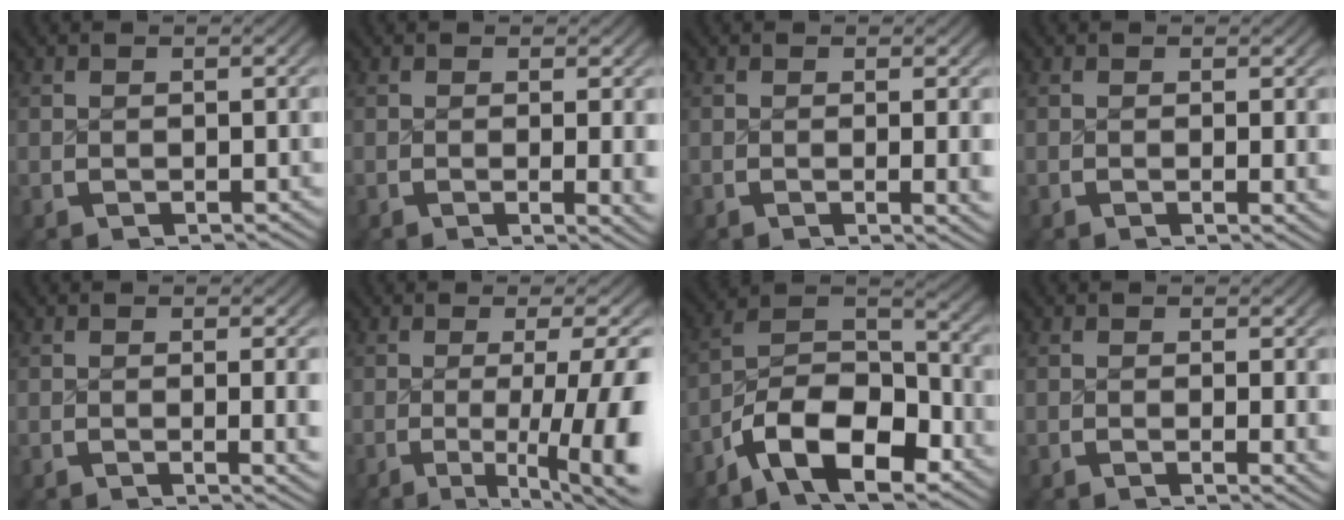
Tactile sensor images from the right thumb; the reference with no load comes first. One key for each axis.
{"total": 2.5, "fx": -0.1, "fy": 0.6, "fz": 2.4, "tx": -0.032, "ty": -0.007, "tz": -0.001}
{"total": 2.0, "fx": -0.1, "fy": 0.4, "fz": 2.0, "tx": -0.024, "ty": -0.004, "tz": -0.002}
{"total": 1.1, "fx": 0.0, "fy": 0.1, "fz": 1.0, "tx": -0.013, "ty": -0.004, "tz": 0.000}
{"total": 2.2, "fx": 0.0, "fy": 0.5, "fz": 2.2, "tx": -0.023, "ty": -0.001, "tz": -0.002}
{"total": 9.0, "fx": -2.5, "fy": 3.8, "fz": 7.7, "tx": -0.132, "ty": -0.030, "tz": -0.024}
{"total": 11.5, "fx": -2.9, "fy": 7.5, "fz": 8.2, "tx": -0.176, "ty": -0.037, "tz": -0.045}
{"total": 1.4, "fx": 0.0, "fy": 0.3, "fz": 1.4, "tx": -0.018, "ty": -0.006, "tz": 0.000}